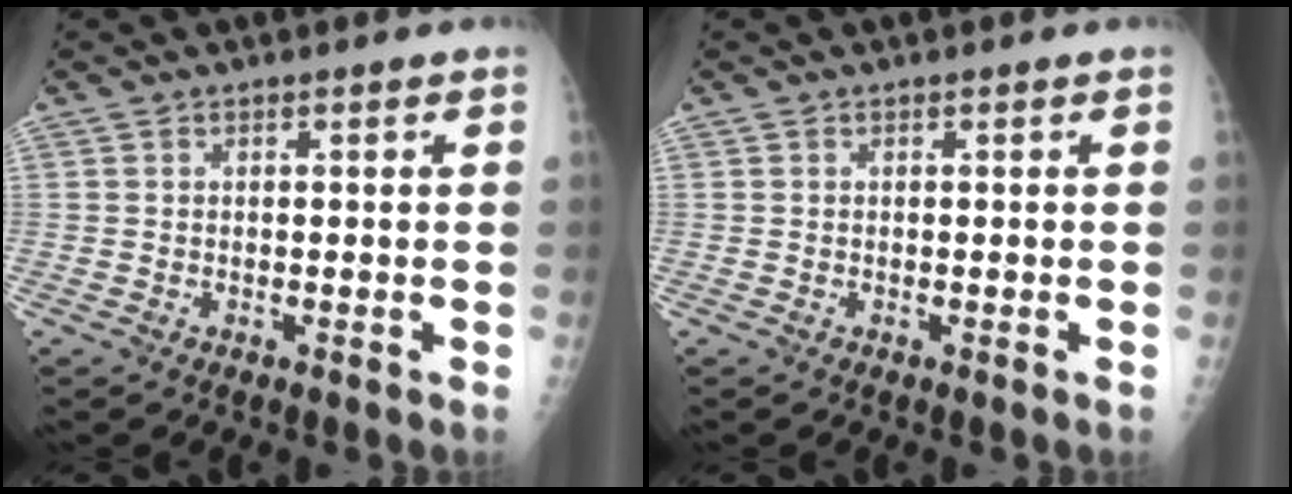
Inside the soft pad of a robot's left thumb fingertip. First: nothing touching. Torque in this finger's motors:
{"motor_torque": [0.00, 0.01, -0.02, -0.04, 0.00]}